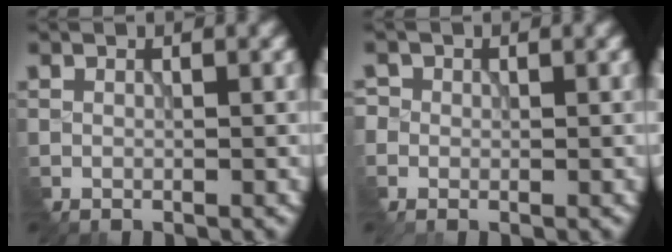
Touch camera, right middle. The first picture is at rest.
{"total": 1.6, "force": [0.0, 1.5, 0.4], "torque": [-0.016, 0.005, -0.002]}